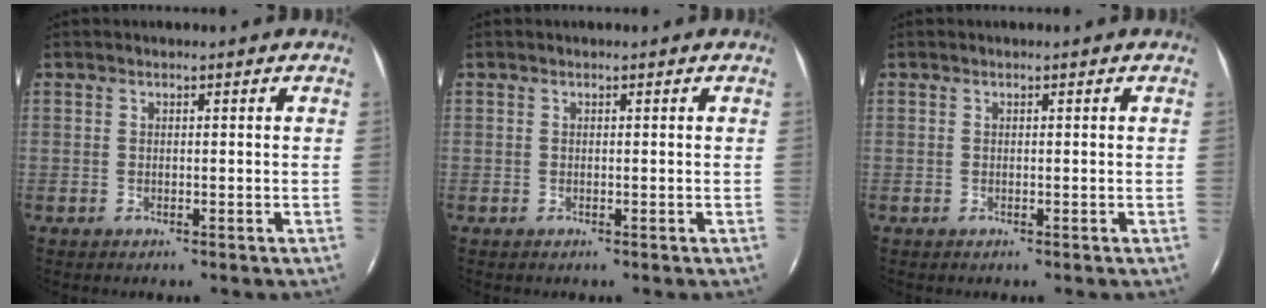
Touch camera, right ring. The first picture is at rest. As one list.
[{"total": 0.0}, {"total": 0.0}]